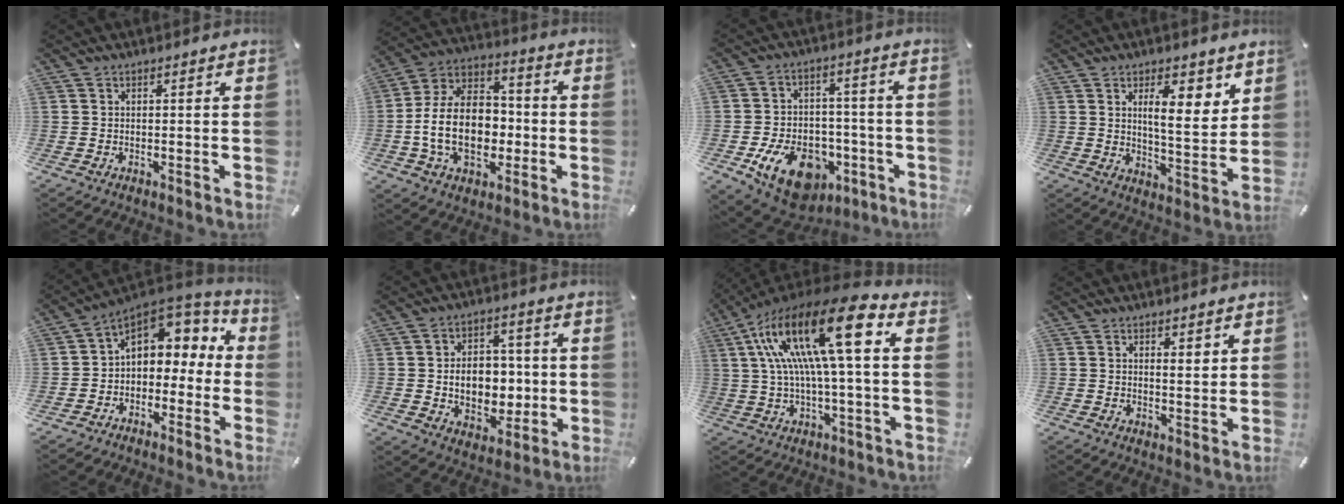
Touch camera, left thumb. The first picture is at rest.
{"total": 17.6, "force": [-3.4, 12.4, 12.0], "torque": [-0.251, 0.017, -0.064]}
{"total": 16.1, "force": [-6.8, 11.1, 9.6], "torque": [-0.141, 0.042, -0.105]}
{"total": 10.0, "force": [4.9, 4.0, 7.8], "torque": [-0.115, -0.023, 0.078]}
{"total": 8.2, "force": [3.1, 6.6, 3.8], "torque": [-0.065, -0.023, 0.061]}
{"total": 11.1, "force": [-0.5, 8.4, 7.3], "torque": [-0.094, 0.009, -0.007]}
{"total": 23.2, "force": [5.7, 6.3, 21.6], "torque": [-0.422, -0.022, 0.080]}
{"total": 2.5, "force": [1.7, 1.1, 1.5], "torque": [-0.016, -0.009, 0.027]}